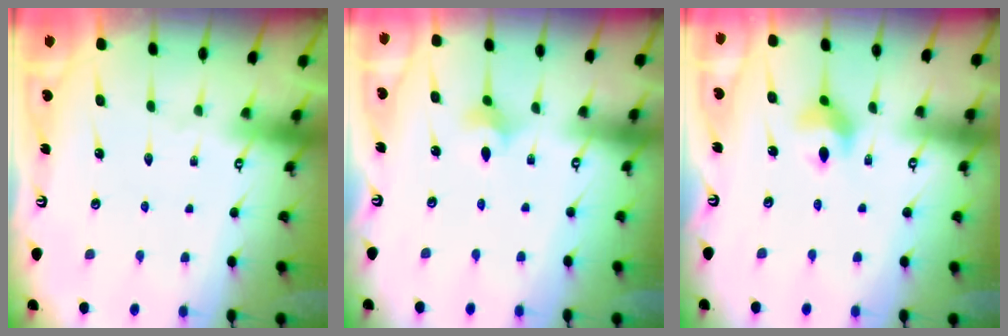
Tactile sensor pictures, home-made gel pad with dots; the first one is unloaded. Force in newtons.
{"total": 3.6, "press": 3.6, "slide": 0.6}
{"total": 7.8, "press": 7.6, "slide": 1.7}